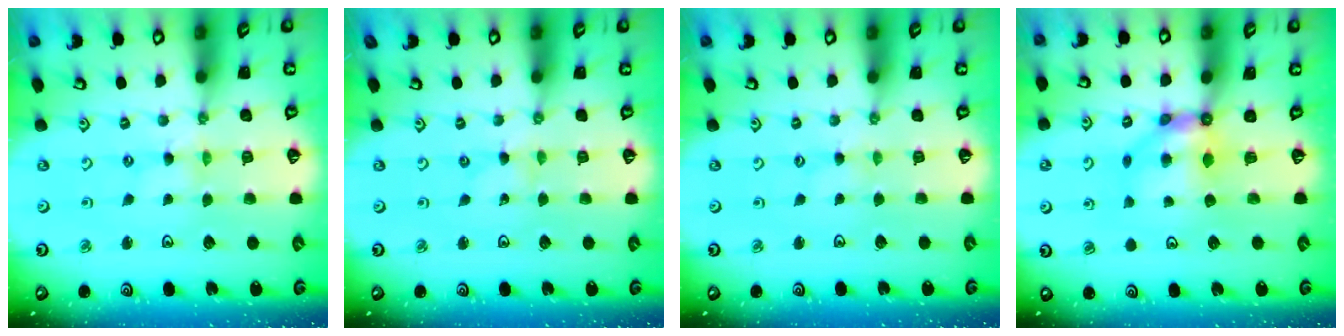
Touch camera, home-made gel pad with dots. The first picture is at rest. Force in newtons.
{"total": 0.0}
{"total": 0.0}
{"total": 6.8, "press": 6.7, "slide": 0.8}